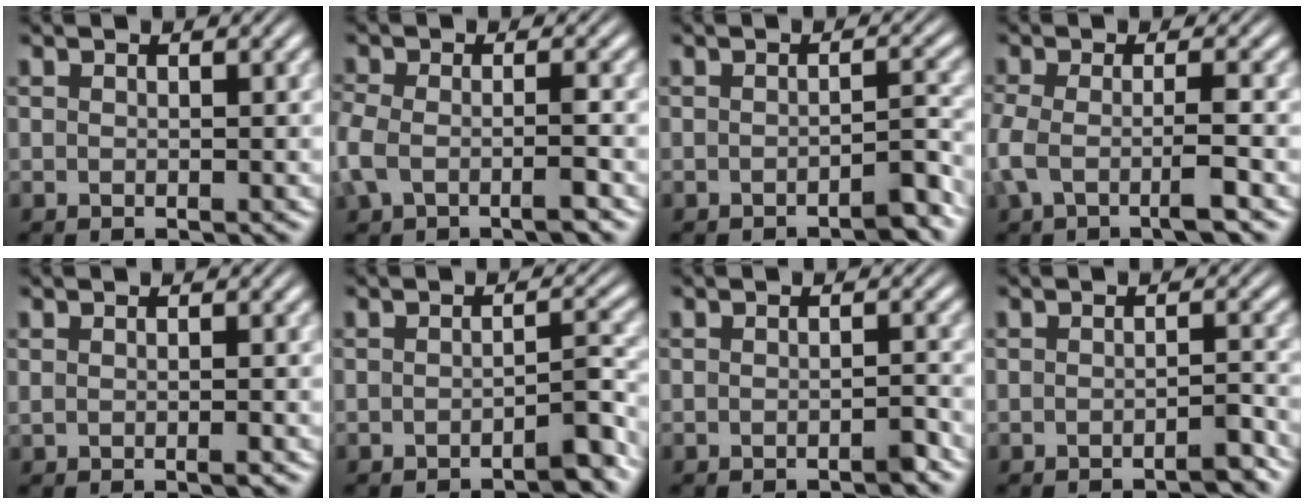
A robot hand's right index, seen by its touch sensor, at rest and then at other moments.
{"total": 3.4, "force": [-1.3, 1.8, 2.5], "torque": [-0.066, -0.011, -0.019]}
{"total": 2.1, "force": [-1.7, 0.1, 1.2], "torque": [-0.017, 0.000, -0.031]}
{"total": 3.9, "force": [-1.2, 1.7, 3.3], "torque": [-0.080, -0.014, -0.015]}
{"total": 0.7, "force": [0.0, -0.2, 0.7], "torque": [-0.007, 0.003, 0.002]}
{"total": 2.4, "force": [-1.8, 0.2, 1.7], "torque": [-0.021, 0.002, -0.032]}
{"total": 1.1, "force": [-1.0, -0.1, 0.4], "torque": [-0.007, 0.000, -0.020]}
{"total": 1.8, "force": [-1.7, 0.1, 0.7], "torque": [-0.011, 0.000, -0.032]}